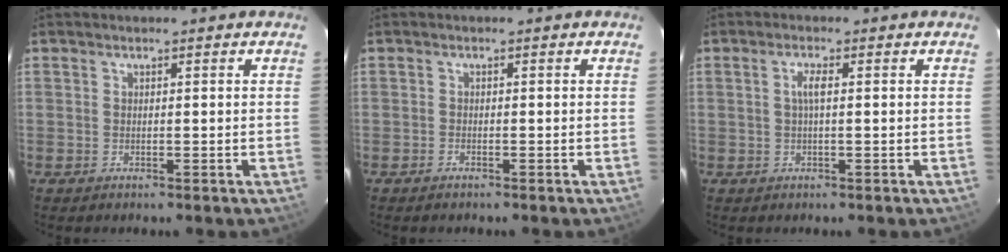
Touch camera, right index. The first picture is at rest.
{"total": 0.8, "force": [-0.7, 0.3, 0.2], "torque": [-0.008, 0.001, -0.016]}
{"total": 2.1, "force": [0.2, 0.2, 2.1], "torque": [-0.040, 0.004, 0.001]}